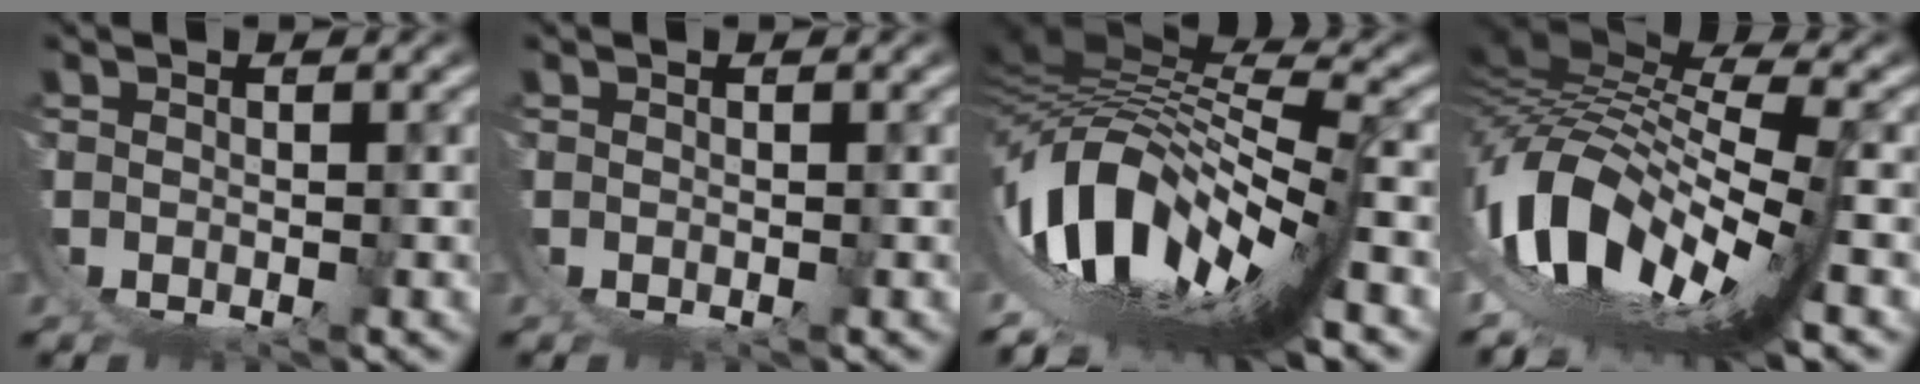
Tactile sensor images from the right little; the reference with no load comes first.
{"total": 0.0}
{"total": 16.0, "force": [-1.4, 7.7, 14.0], "torque": [-0.269, -0.013, -0.007]}
{"total": 15.5, "force": [-0.2, 8.5, 13.0], "torque": [-0.268, -0.025, 0.014]}